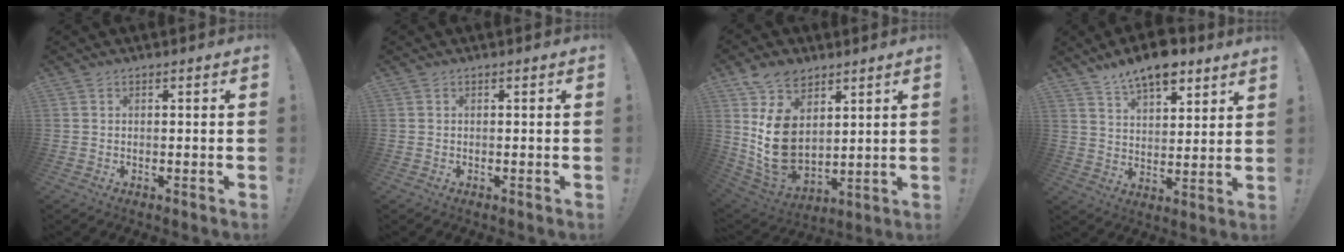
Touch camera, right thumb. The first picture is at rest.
{"total": 0.0}
{"total": 16.6, "force": [4.9, 11.8, 10.7], "torque": [-0.223, -0.029, 0.094]}
{"total": 10.3, "force": [8.0, 4.0, 5.1], "torque": [-0.088, -0.049, 0.146]}